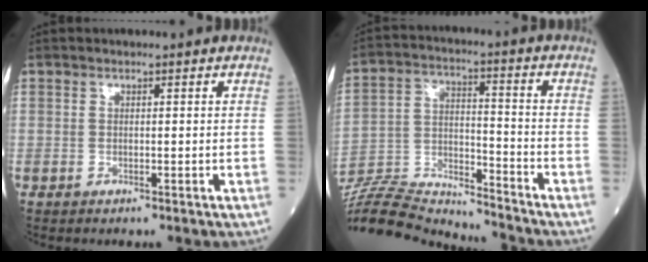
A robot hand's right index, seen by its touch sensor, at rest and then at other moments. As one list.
[{"total": 18.2, "force": [-17.7, 1.7, 3.8], "torque": [-0.089, 0.017, -0.296]}]